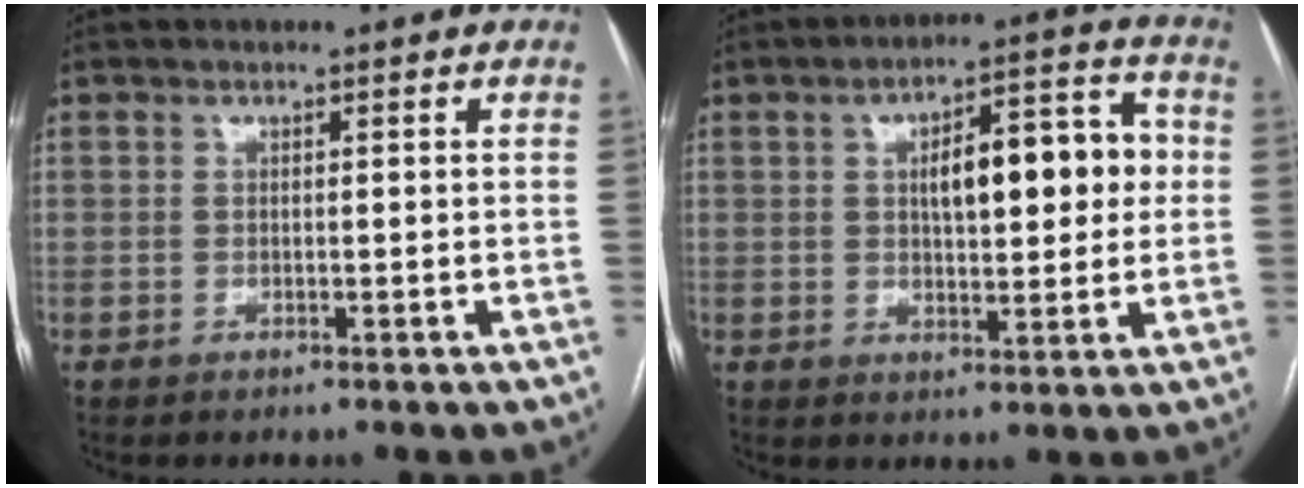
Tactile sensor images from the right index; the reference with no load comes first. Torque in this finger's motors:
{"motor_torque": [0.89, 0.53, 0.29, 0.09]}